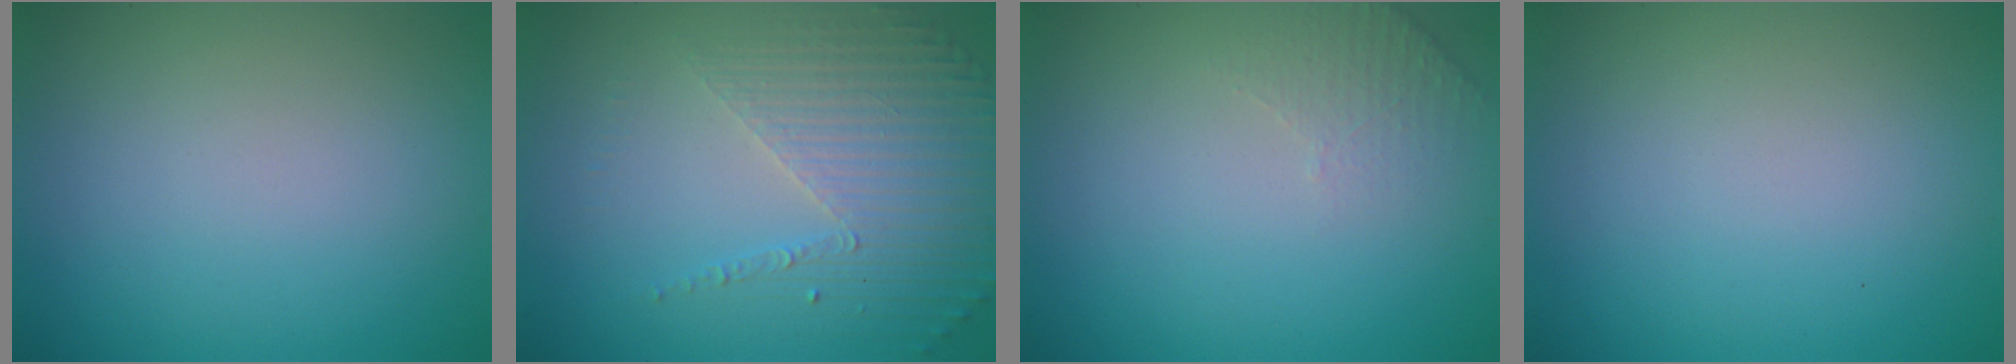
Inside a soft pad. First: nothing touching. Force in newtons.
{"total": 4.5, "press": 3.2, "slide": 3.2}
{"total": 1.6, "press": 1.5, "slide": 0.4}
{"total": 0.0}